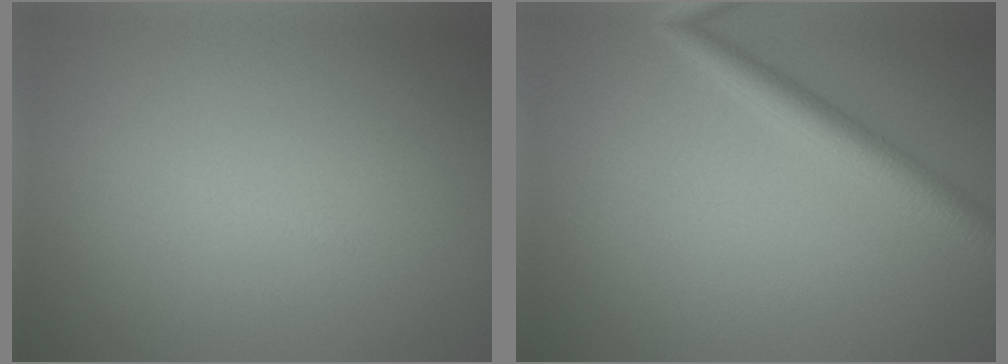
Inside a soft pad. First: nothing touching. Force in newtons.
{"total": 3.1, "press": 3.1, "slide": 0.1}